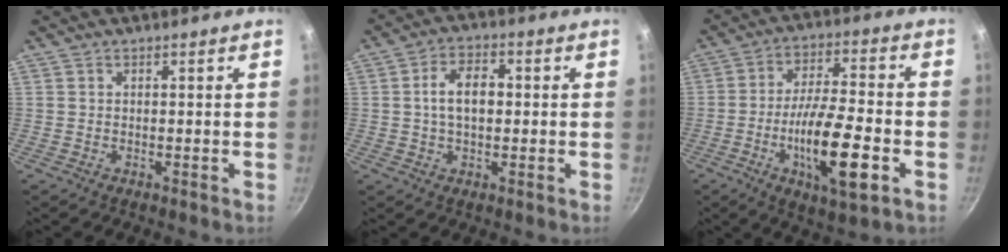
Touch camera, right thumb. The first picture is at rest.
{"total": 7.6, "force": [0.5, 4.6, 6.1], "torque": [-0.090, 0.020, 0.001]}
{"total": 16.4, "force": [-5.1, 4.7, 14.8], "torque": [-0.257, 0.019, -0.090]}